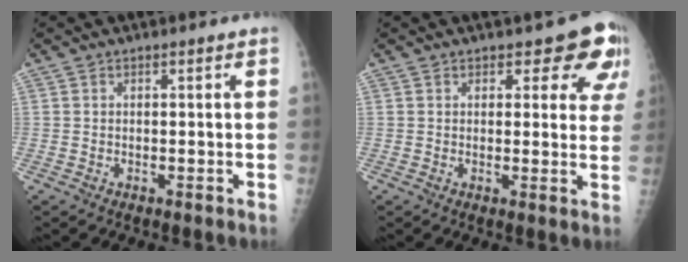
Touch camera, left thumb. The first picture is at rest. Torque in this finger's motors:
{"motor_torque": [0.07, 0.24, 0.07, -0.17, 0.08]}